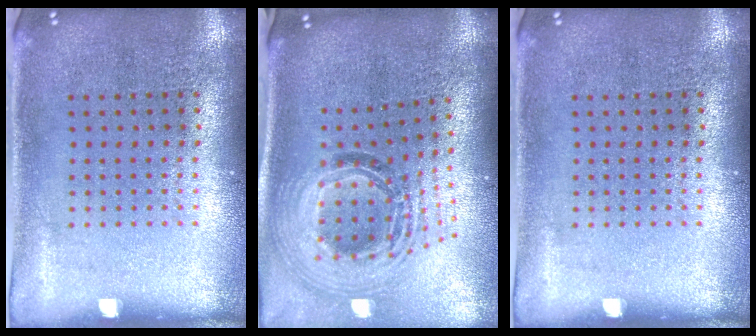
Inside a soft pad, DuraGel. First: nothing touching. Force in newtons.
{"total": 2.1, "press": 1.6, "slide": 1.2}
{"total": 0.0}